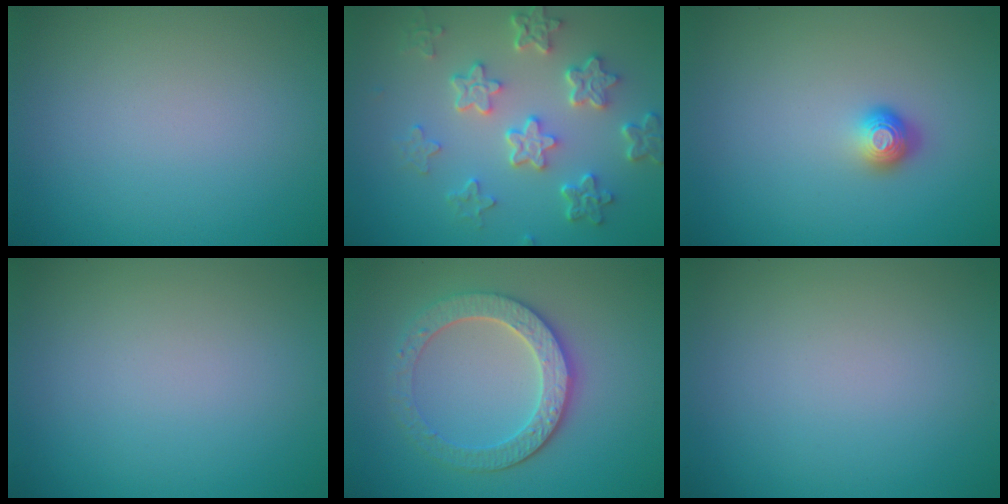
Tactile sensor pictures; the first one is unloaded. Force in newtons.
{"total": 5.7, "press": 4.2, "slide": 3.8}
{"total": 1.7, "press": 1.3, "slide": 1.2}
{"total": 0.0}
{"total": 4.6, "press": 4.0, "slide": 2.2}
{"total": 0.0}